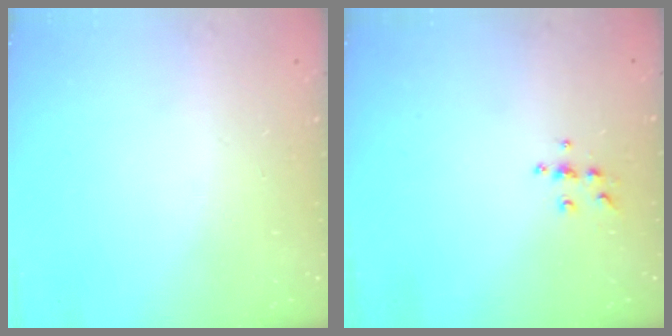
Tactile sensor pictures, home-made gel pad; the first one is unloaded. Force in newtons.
{"total": 5.6, "press": 5.6, "slide": 0.4}